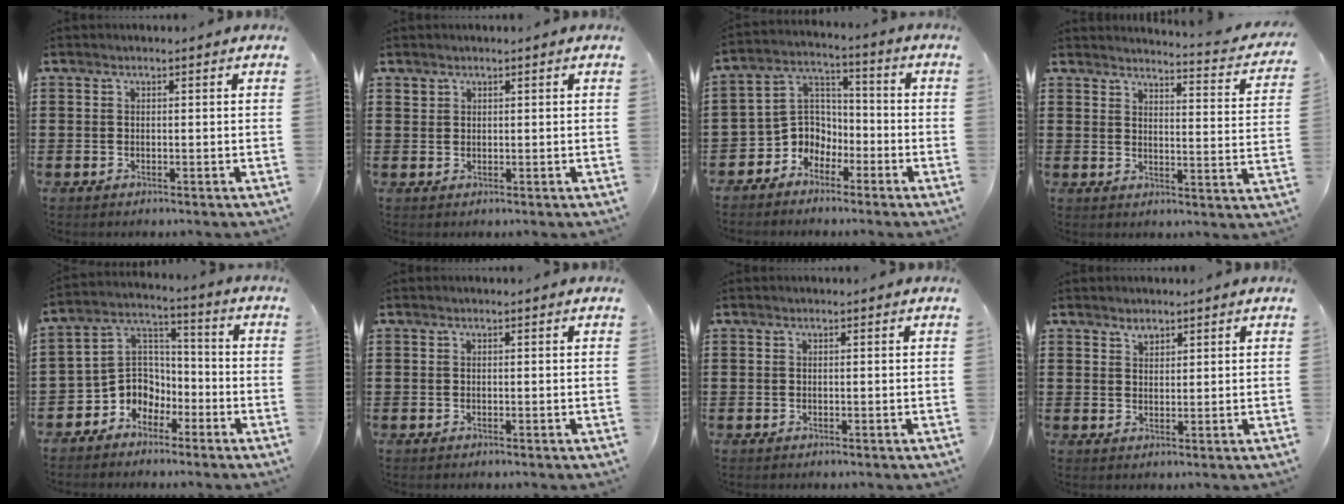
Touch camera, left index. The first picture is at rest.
{"total": 1.0, "force": [0.9, 0.5, 0.0], "torque": [-0.003, 0.001, 0.019]}
{"total": 5.8, "force": [-3.7, 4.5, 0.5], "torque": [-0.033, 0.007, -0.079]}
{"total": 3.4, "force": [3.2, -0.4, 1.1], "torque": [-0.023, -0.034, 0.046]}
{"total": 6.0, "force": [-3.5, 4.8, 0.2], "torque": [-0.032, 0.004, -0.075]}
{"total": 0.0}
{"total": 0.0}
{"total": 1.8, "force": [1.6, 0.8, 0.4], "torque": [-0.004, -0.003, 0.029]}